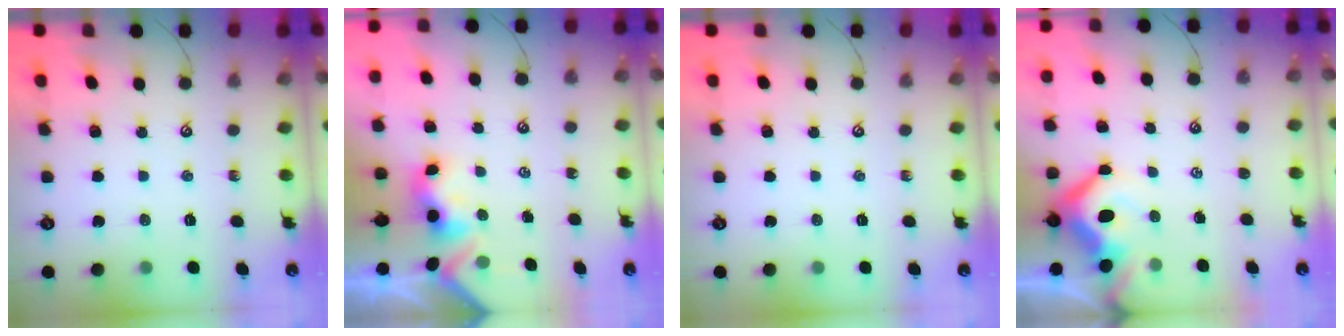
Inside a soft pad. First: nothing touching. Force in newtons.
{"total": 3.1, "press": 3.0, "slide": 0.4}
{"total": 0.0}
{"total": 5.7, "press": 5.6, "slide": 0.9}